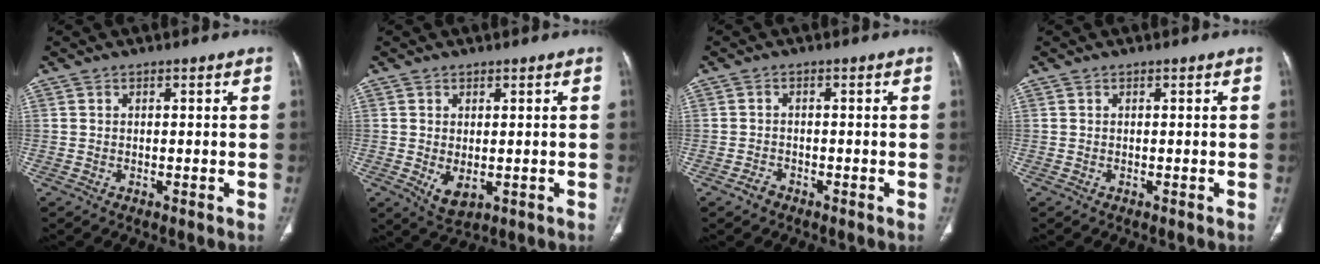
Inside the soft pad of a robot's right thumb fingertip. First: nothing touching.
{"total": 4.1, "force": [-0.6, 2.3, 3.3], "torque": [-0.052, -0.010, 0.007]}
{"total": 1.8, "force": [-1.3, 1.1, 0.5], "torque": [-0.012, 0.008, -0.022]}
{"total": 0.0}